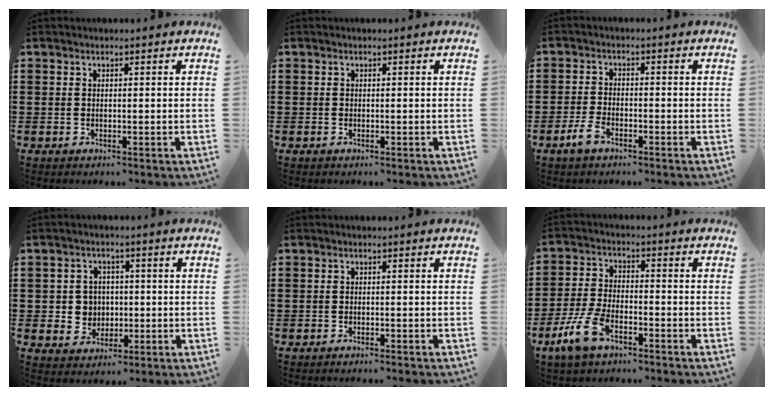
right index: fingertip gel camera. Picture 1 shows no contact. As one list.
[{"total": 0.0}, {"total": 3.2, "force": [-2.1, 1.3, 2.0], "torque": [-0.057, -0.003, -0.046]}, {"total": 4.2, "force": [-0.1, 4.0, 1.2], "torque": [-0.040, 0.012, -0.005]}, {"total": 0.6, "force": [-0.5, 0.0, 0.2], "torque": [-0.005, -0.001, -0.011]}, {"total": 7.2, "force": [-4.1, 3.0, 5.1], "torque": [-0.132, -0.005, -0.084]}]